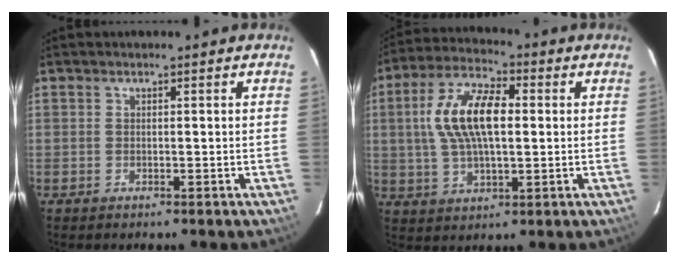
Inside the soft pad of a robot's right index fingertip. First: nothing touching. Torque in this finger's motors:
{"motor_torque": [0.50, -0.01, 0.78, 0.21]}